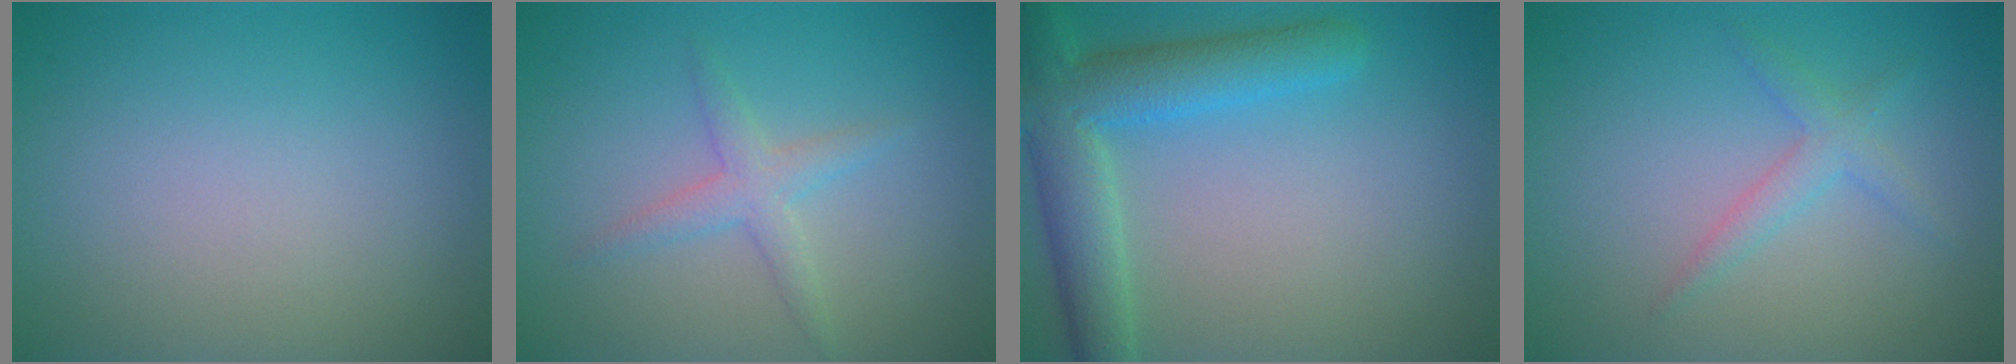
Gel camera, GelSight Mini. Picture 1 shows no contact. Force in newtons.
{"total": 2.1, "press": 2.1, "slide": 0.0}
{"total": 6.3, "press": 6.3, "slide": 0.3}
{"total": 1.9, "press": 1.9, "slide": 0.1}